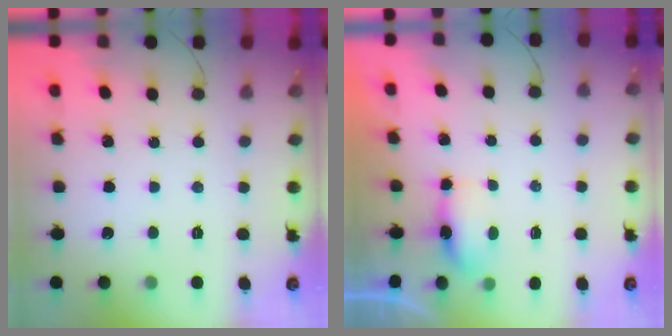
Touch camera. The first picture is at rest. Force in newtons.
{"total": 6.0, "press": 5.1, "slide": 3.2}